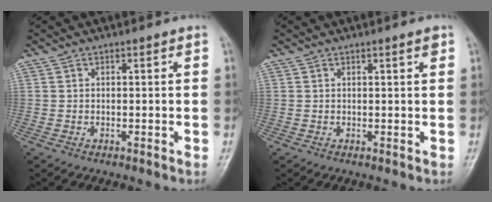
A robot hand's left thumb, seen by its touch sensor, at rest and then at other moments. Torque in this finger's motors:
{"motor_torque": [-0.14, -0.04, -0.04, 0.04, 0.03]}